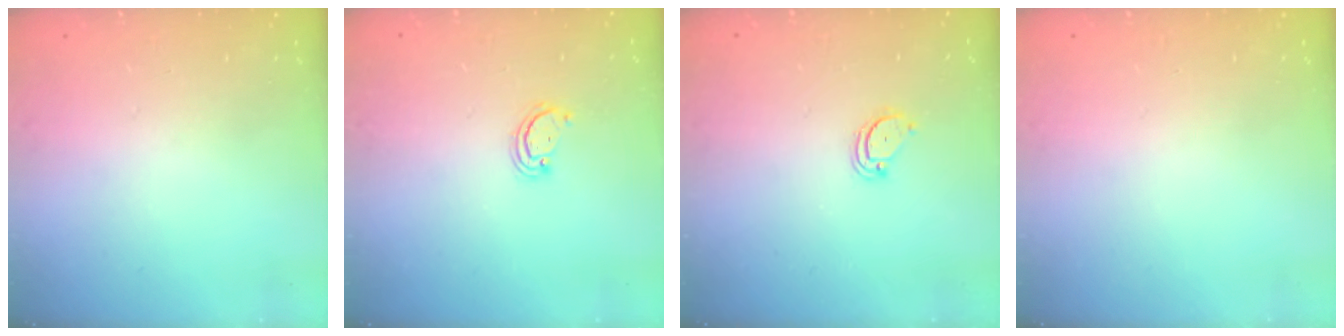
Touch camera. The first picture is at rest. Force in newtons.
{"total": 2.6, "press": 2.6, "slide": 0.3}
{"total": 2.4, "press": 2.4, "slide": 0.2}
{"total": 0.0}